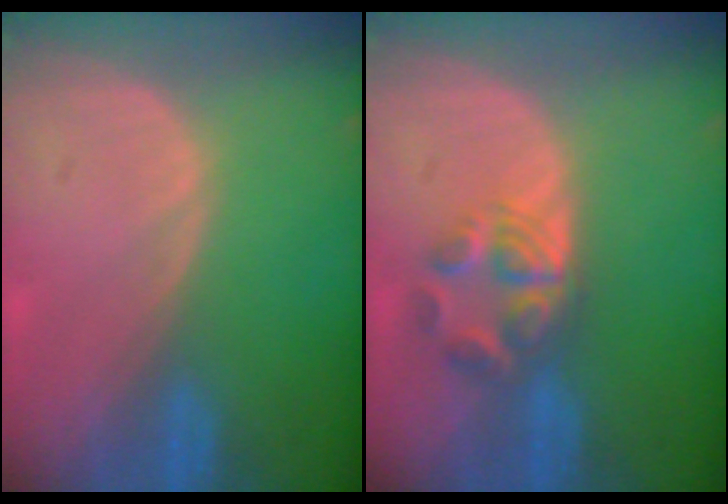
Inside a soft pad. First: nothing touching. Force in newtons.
{"total": 5.7, "press": 4.9, "slide": 3.0}